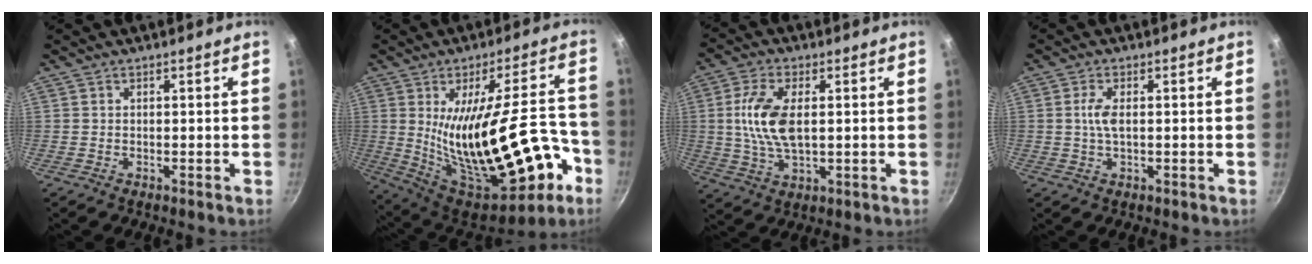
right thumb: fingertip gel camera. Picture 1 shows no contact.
{"total": 28.0, "force": [-6.0, 12.0, 24.6], "torque": [-0.353, 0.013, -0.050]}
{"total": 10.6, "force": [1.2, 5.2, 9.1], "torque": [-0.179, 0.001, 0.022]}
{"total": 3.4, "force": [0.3, 1.3, 3.1], "torque": [-0.072, 0.004, 0.004]}